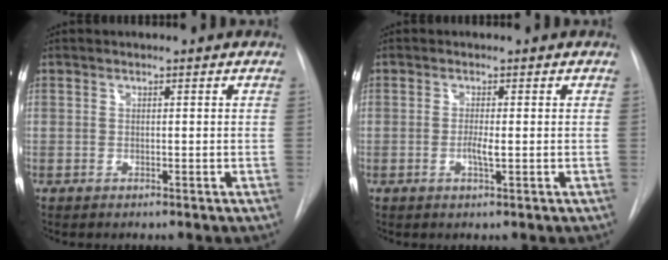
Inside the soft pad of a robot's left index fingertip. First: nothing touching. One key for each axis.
{"total": 1.8, "fx": -0.6, "fy": 0.1, "fz": 1.7, "tx": -0.033, "ty": -0.005, "tz": -0.013}